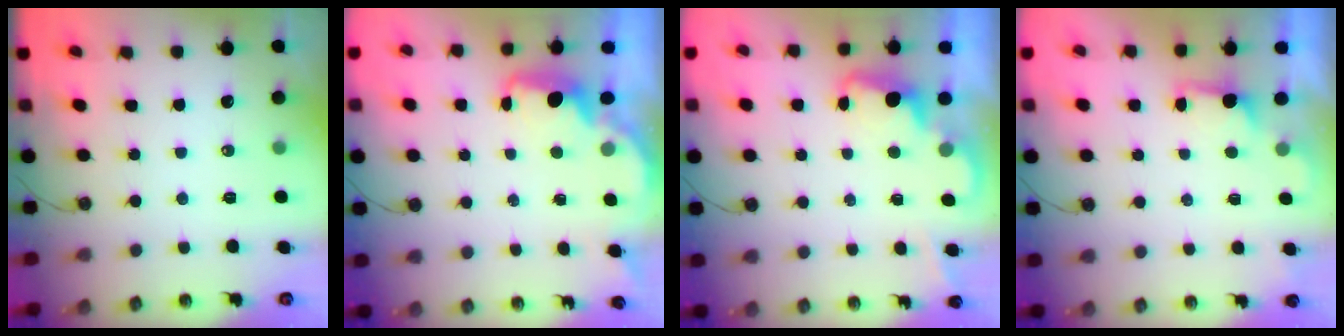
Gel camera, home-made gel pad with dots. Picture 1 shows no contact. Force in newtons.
{"total": 1.9, "press": 1.8, "slide": 0.5}
{"total": 2.4, "press": 2.4, "slide": 0.5}
{"total": 1.4, "press": 1.2, "slide": 0.8}